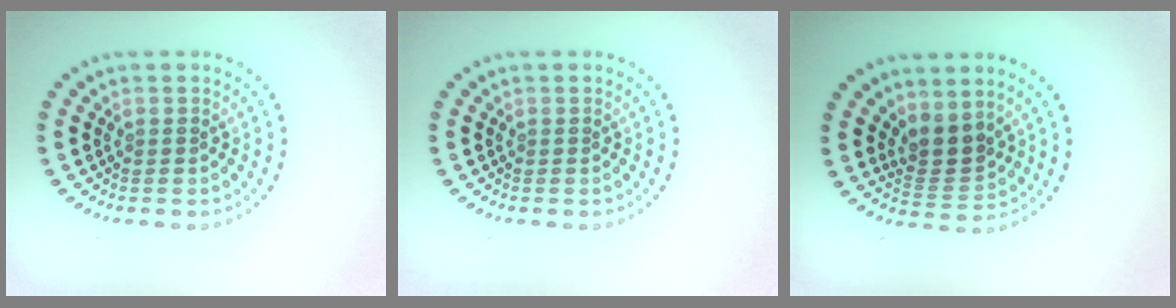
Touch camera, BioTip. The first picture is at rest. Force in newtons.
{"total": 0.0}
{"total": 2.7, "press": 2.1, "slide": 1.7}